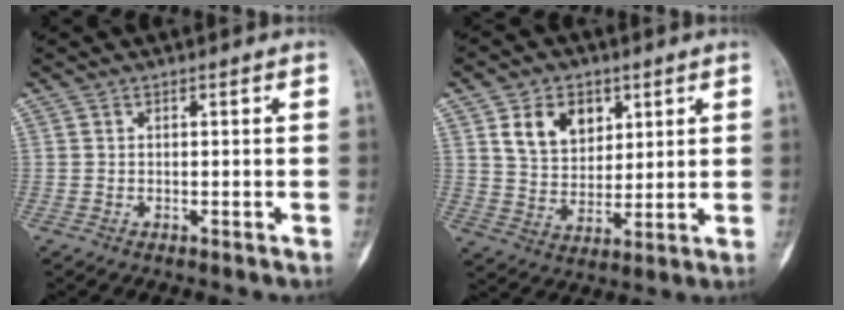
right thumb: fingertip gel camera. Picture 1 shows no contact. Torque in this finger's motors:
{"motor_torque": [-0.18, 0.25, 0.35, 0.06, 0.21]}